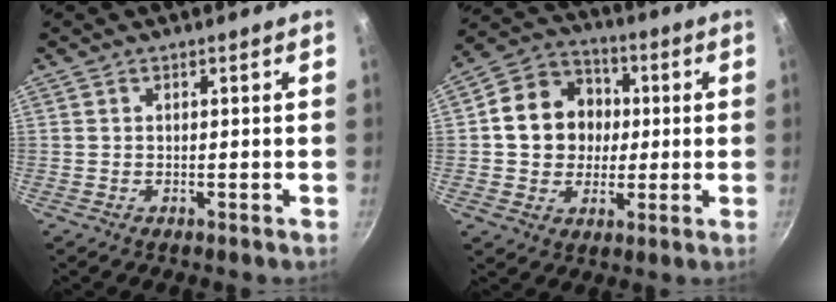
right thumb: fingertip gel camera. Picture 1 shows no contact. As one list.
[{"total": 13.3, "force": [1.2, 11.5, 6.6], "torque": [-0.081, 0.018, 0.013]}]